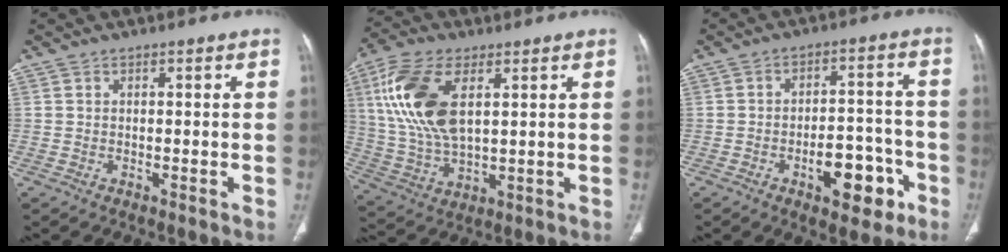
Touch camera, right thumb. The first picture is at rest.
{"total": 16.2, "force": [4.7, 8.1, 13.2], "torque": [-0.284, -0.008, 0.097]}
{"total": 10.5, "force": [-4.7, 5.4, 7.8], "torque": [-0.085, 0.042, -0.060]}